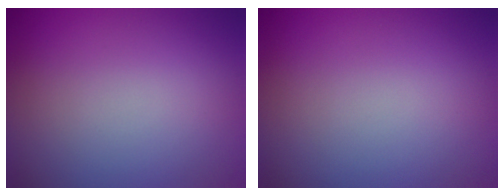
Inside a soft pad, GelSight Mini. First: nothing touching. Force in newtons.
{"total": 0.0}